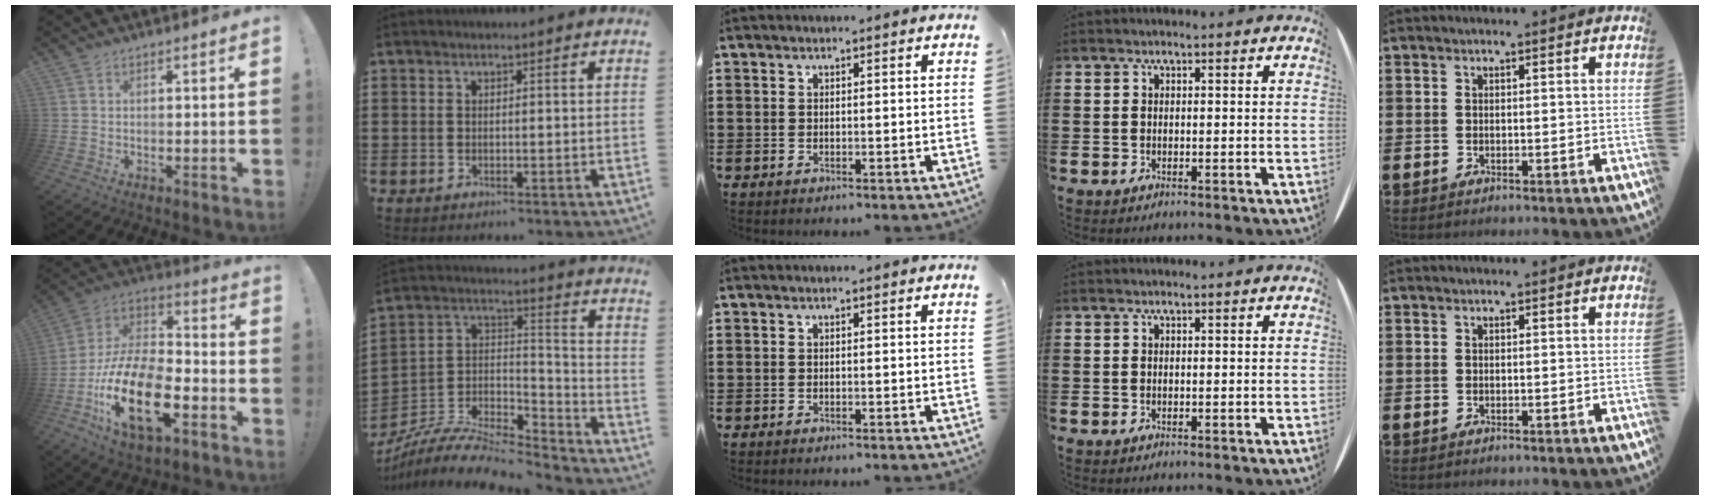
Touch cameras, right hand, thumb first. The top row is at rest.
{"thumb": {"total": 22.1, "force": [-9.4, 10.2, 17.2], "torque": [-0.349, 0.040, -0.161]}, "index": {"total": 8.4, "force": [-6.9, 3.1, 3.6], "torque": [-0.076, 0.006, -0.136]}}